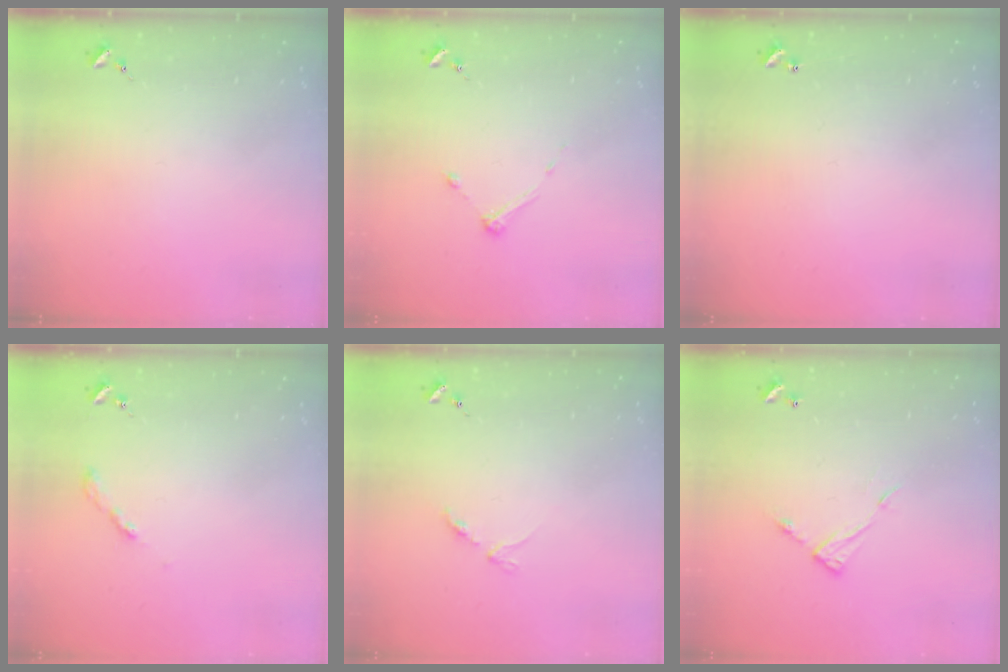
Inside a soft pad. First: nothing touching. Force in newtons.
{"total": 4.1, "press": 4.1, "slide": 0.5}
{"total": 0.9, "press": 0.9, "slide": 0.2}
{"total": 2.6, "press": 2.6, "slide": 0.3}
{"total": 4.2, "press": 4.2, "slide": 0.6}
{"total": 7.6, "press": 7.6, "slide": 0.3}